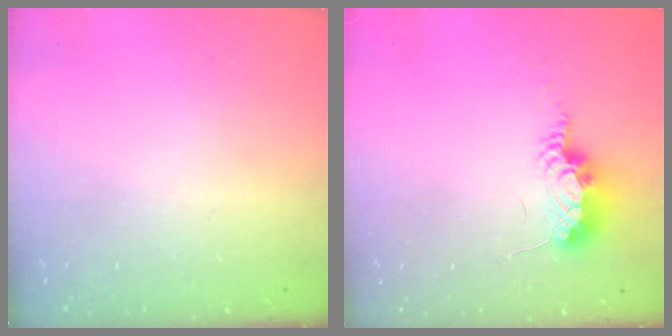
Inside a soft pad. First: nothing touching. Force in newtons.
{"total": 10.6, "press": 8.7, "slide": 6.2}